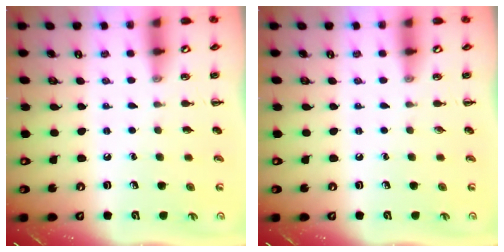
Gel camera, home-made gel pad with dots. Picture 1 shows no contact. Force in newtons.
{"total": 0.0}